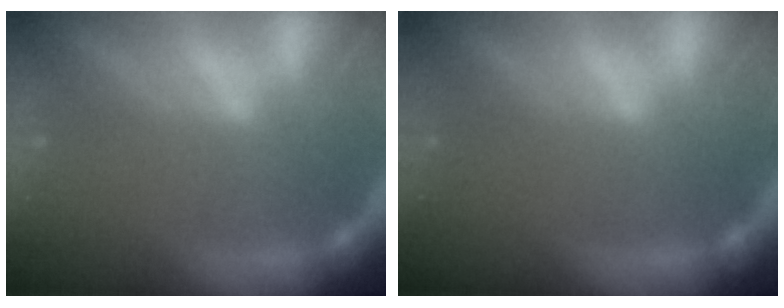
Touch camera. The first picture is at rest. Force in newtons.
{"total": 0.0}